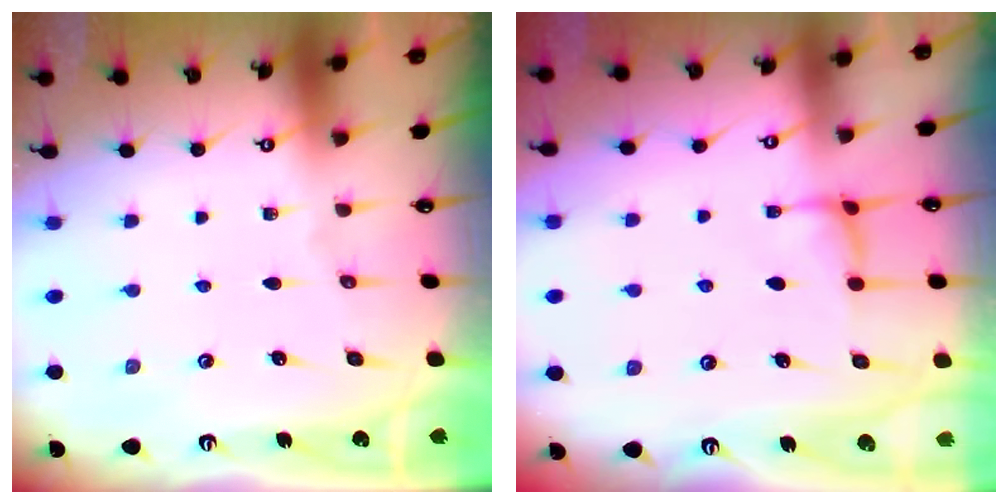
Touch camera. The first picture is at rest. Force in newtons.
{"total": 0.8, "press": 0.3, "slide": 0.7}